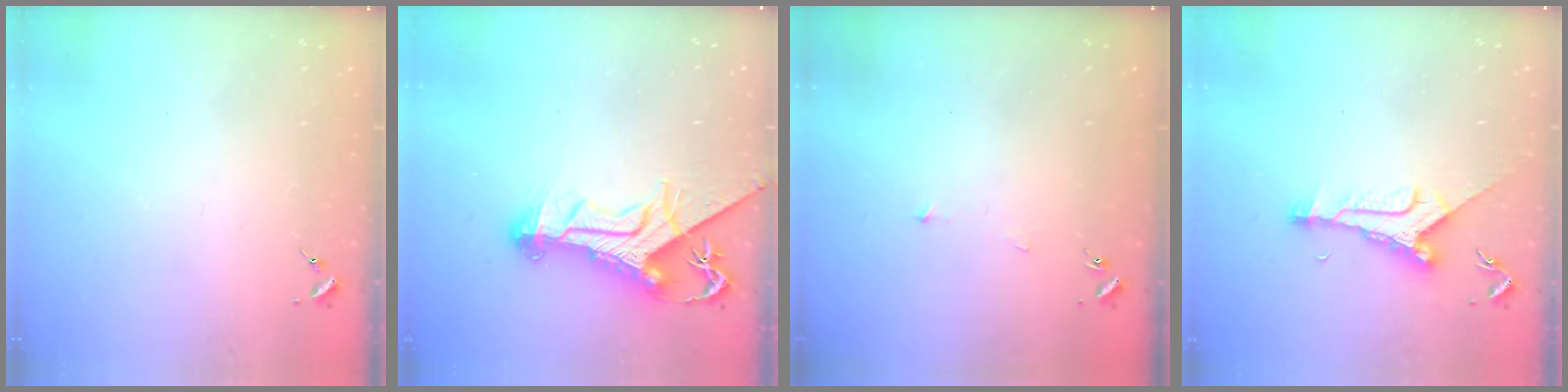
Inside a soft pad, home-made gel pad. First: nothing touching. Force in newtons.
{"total": 15.6, "press": 15.5, "slide": 1.4}
{"total": 3.3, "press": 3.3, "slide": 0.3}
{"total": 8.6, "press": 8.6, "slide": 0.4}